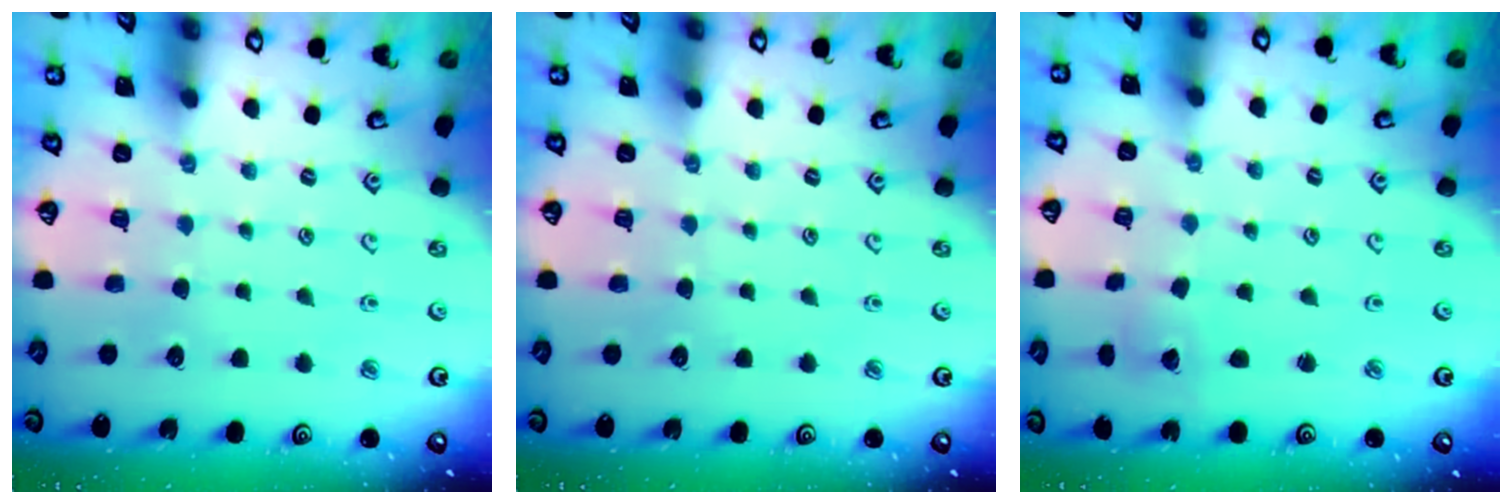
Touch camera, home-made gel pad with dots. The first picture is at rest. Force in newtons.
{"total": 0.0}
{"total": 1.5, "press": 1.5, "slide": 0.2}